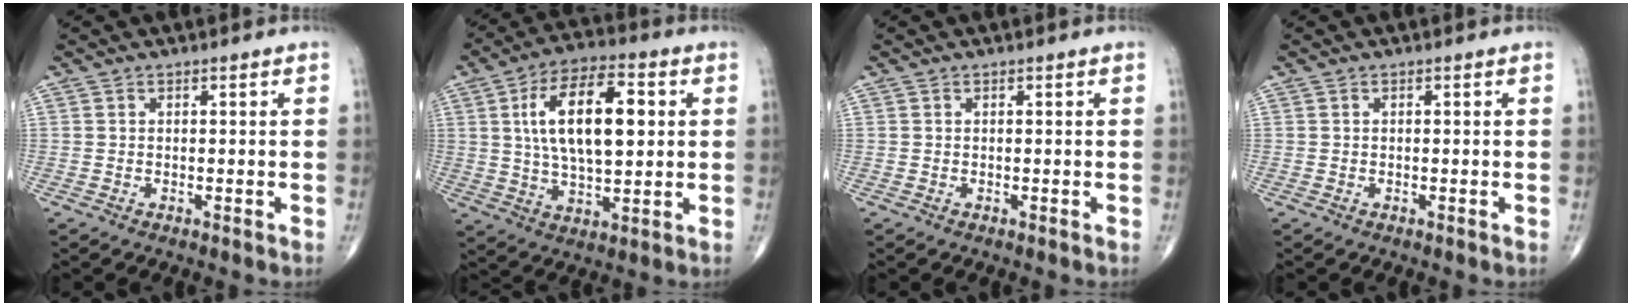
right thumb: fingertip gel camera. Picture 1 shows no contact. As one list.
[{"total": 16.7, "force": [3.2, 7.8, 14.4], "torque": [-0.234, 0.004, 0.055]}, {"total": 0.0}, {"total": 0.0}]